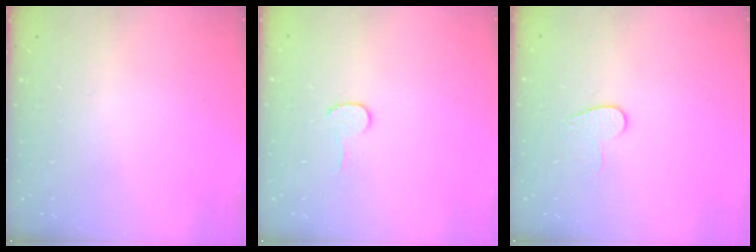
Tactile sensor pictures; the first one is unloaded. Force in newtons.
{"total": 4.1, "press": 4.1, "slide": 0.4}
{"total": 7.7, "press": 7.6, "slide": 0.5}